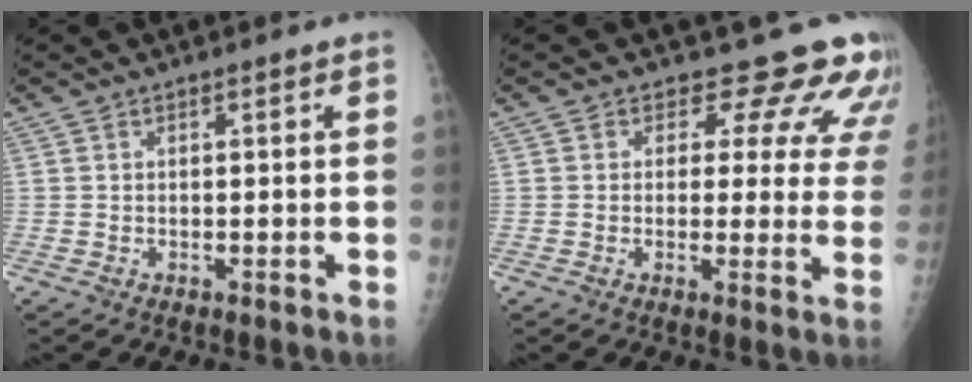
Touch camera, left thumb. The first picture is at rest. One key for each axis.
{"total": 11.5, "fx": 9.8, "fy": 5.3, "fz": 3.1, "tx": 0.021, "ty": -0.054, "tz": 0.086}